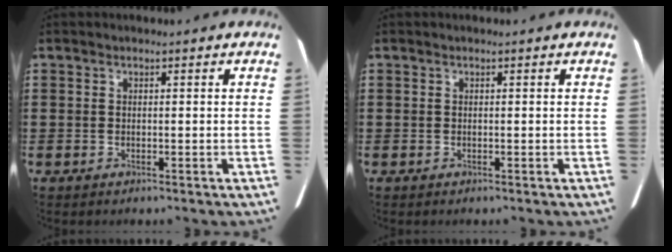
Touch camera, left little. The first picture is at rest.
{"total": 0.0}